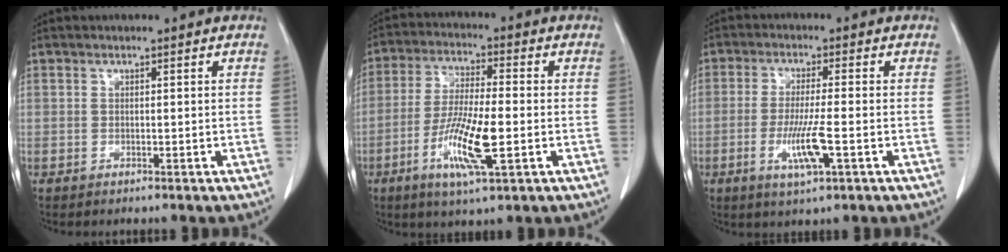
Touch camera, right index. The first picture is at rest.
{"total": 11.0, "force": [-3.4, 1.4, 10.4], "torque": [-0.203, -0.013, -0.063]}
{"total": 6.8, "force": [-2.2, 0.3, 6.4], "torque": [-0.125, -0.015, -0.037]}